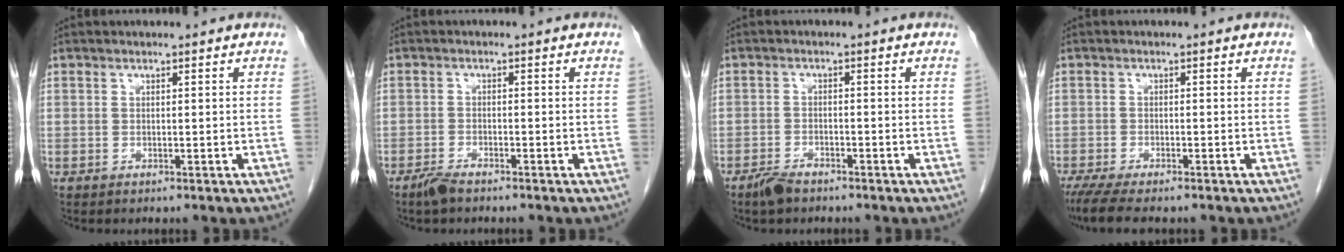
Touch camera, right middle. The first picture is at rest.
{"total": 2.5, "force": [-2.0, 0.5, 1.4], "torque": [-0.033, -0.003, -0.038]}
{"total": 3.0, "force": [-2.4, 1.0, 1.5], "torque": [-0.034, -0.002, -0.042]}
{"total": 7.2, "force": [-5.8, 1.3, 4.1], "torque": [-0.066, -0.016, -0.093]}